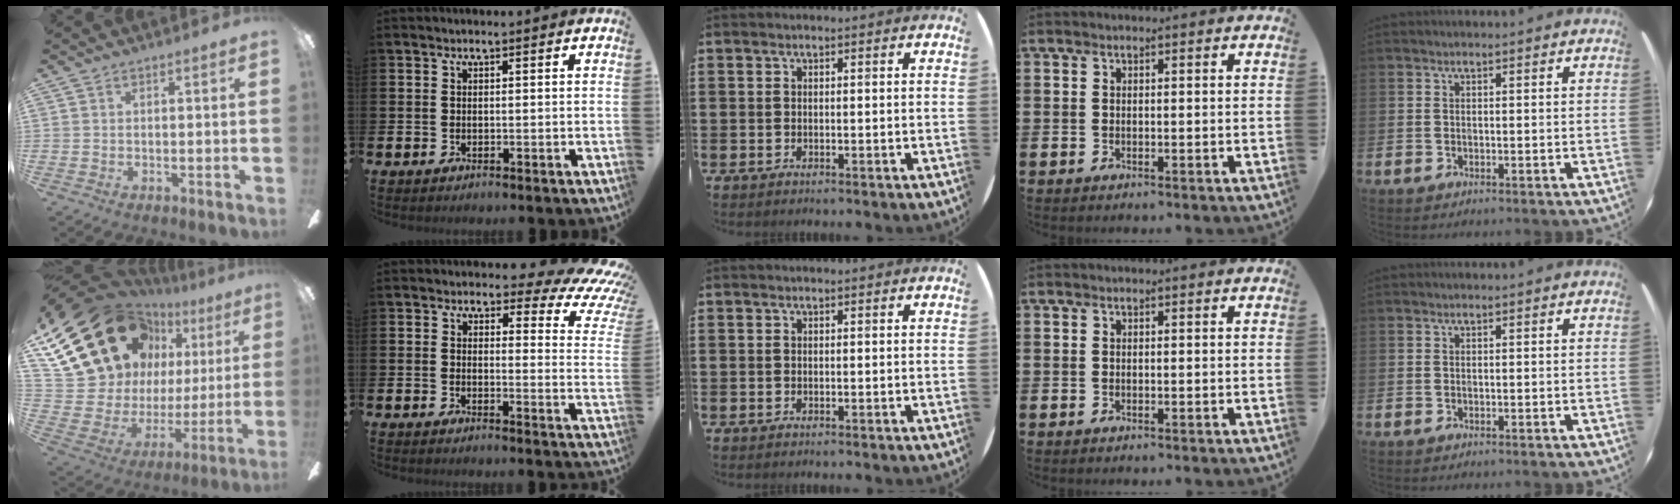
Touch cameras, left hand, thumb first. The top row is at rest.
{"thumb": {"total": 26.4, "force": [14.7, 17.8, 13.0], "torque": [-0.253, -0.091, 0.296]}, "index": {"total": 3.9, "force": [2.9, 1.9, 1.9], "torque": [-0.029, -0.033, 0.038]}}